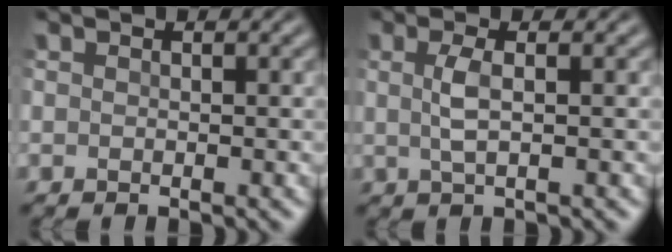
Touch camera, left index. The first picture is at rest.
{"total": 2.1, "force": [0.2, 0.3, 2.0], "torque": [-0.049, 0.002, 0.003]}